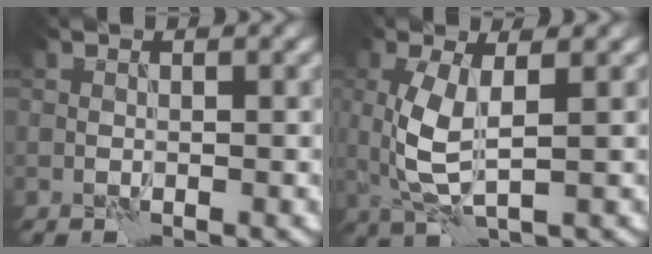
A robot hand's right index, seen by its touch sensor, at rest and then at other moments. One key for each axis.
{"total": 4.7, "fx": 0.4, "fy": 1.7, "fz": 4.3, "tx": -0.108, "ty": -0.004, "tz": 0.010}